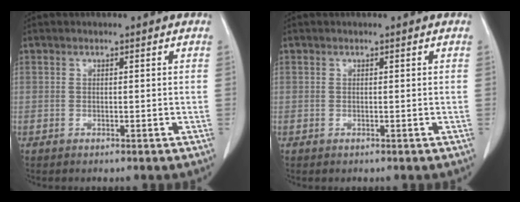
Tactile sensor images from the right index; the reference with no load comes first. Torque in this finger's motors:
{"motor_torque": [0.01, -0.07, 0.00, 0.00]}